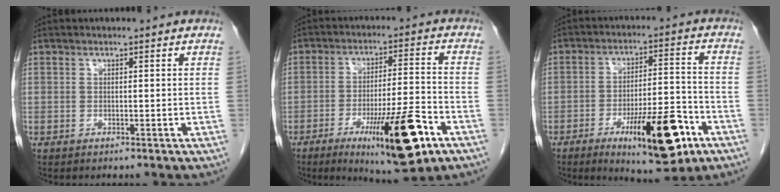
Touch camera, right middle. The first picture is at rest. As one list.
[{"total": 15.2, "force": [-7.5, 1.9, 13.1], "torque": [-0.196, -0.020, -0.109]}, {"total": 14.6, "force": [-7.1, 3.3, 12.3], "torque": [-0.182, -0.005, -0.102]}]